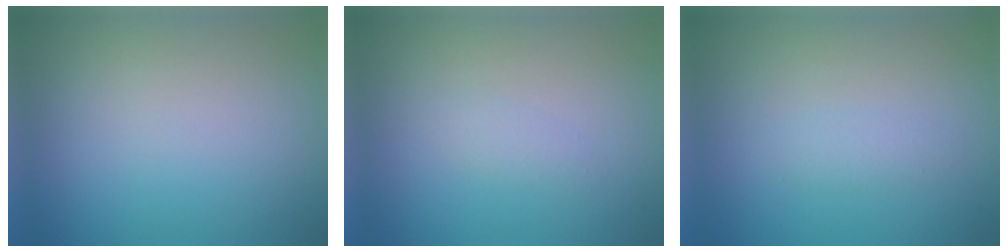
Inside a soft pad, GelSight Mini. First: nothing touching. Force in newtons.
{"total": 0.8, "press": 0.8, "slide": 0.0}
{"total": 1.1, "press": 1.1, "slide": 0.1}